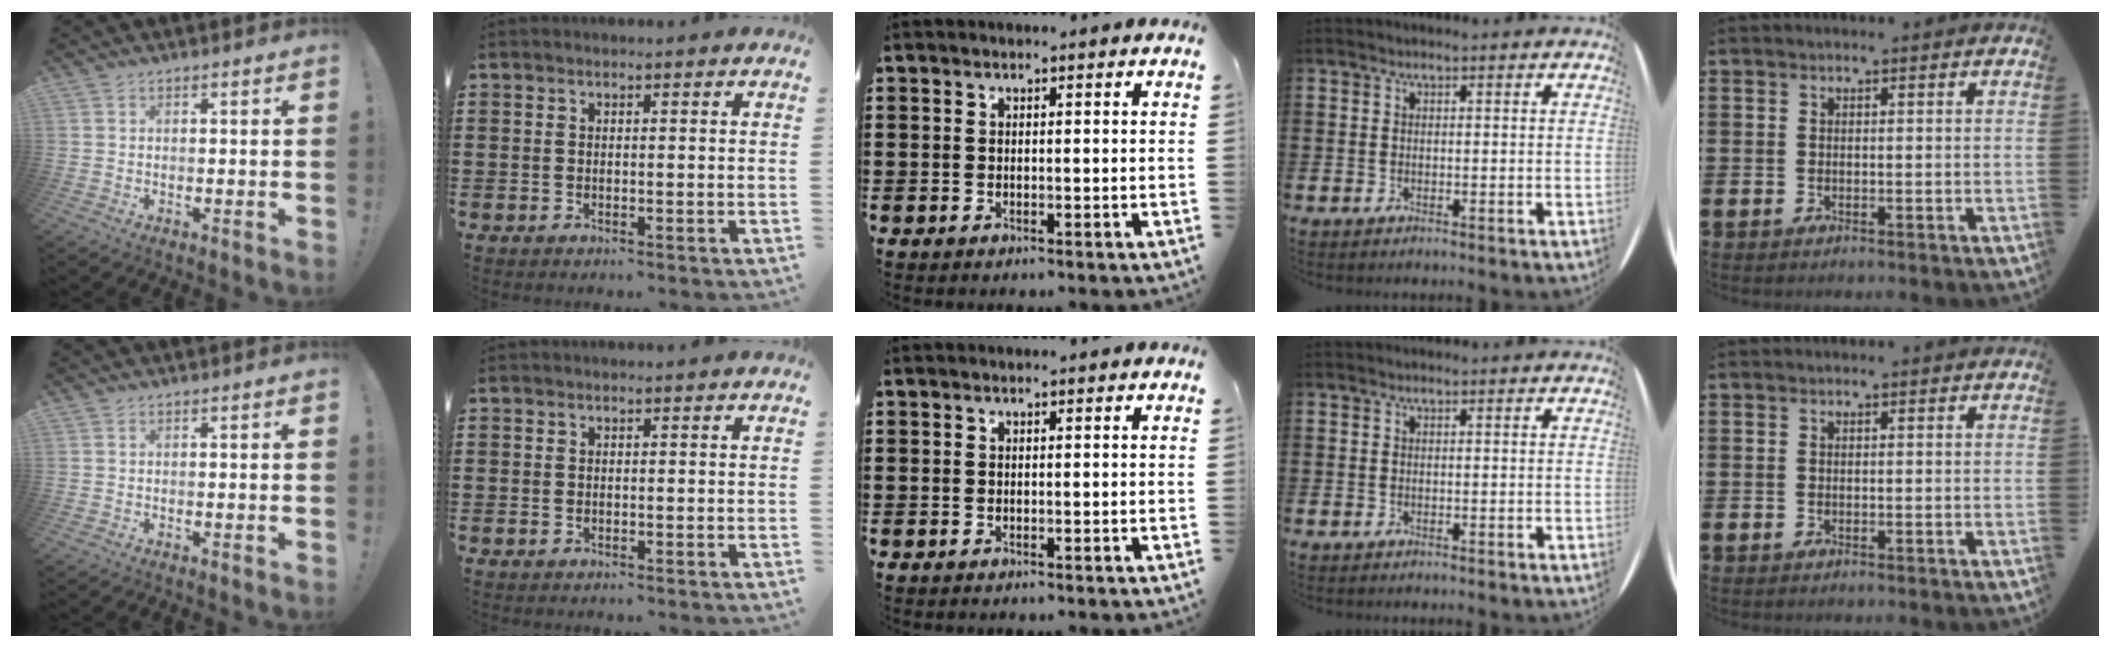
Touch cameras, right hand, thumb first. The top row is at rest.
{}